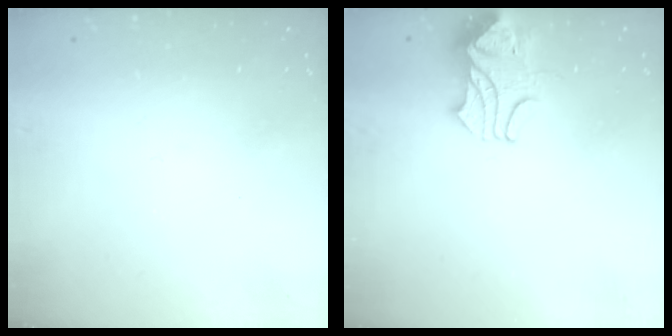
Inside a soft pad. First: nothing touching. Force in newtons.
{"total": 2.1, "press": 2.0, "slide": 0.8}